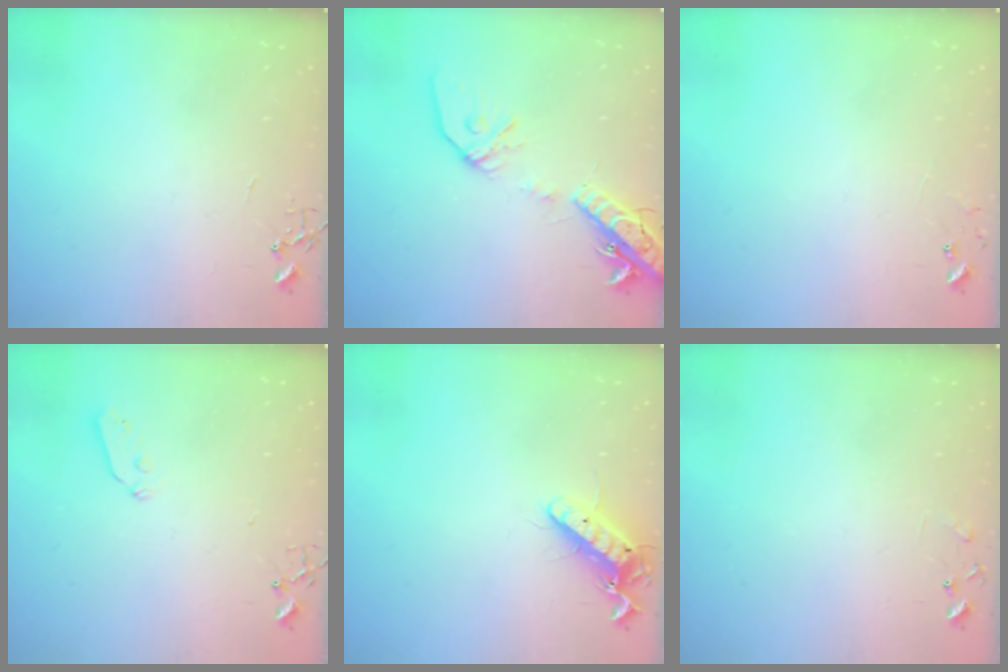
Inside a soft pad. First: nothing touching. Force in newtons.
{"total": 15.6, "press": 15.3, "slide": 3.2}
{"total": 5.8, "press": 5.8, "slide": 0.5}
{"total": 3.3, "press": 3.3, "slide": 0.4}
{"total": 13.1, "press": 12.9, "slide": 2.2}
{"total": 6.4, "press": 6.4, "slide": 0.4}